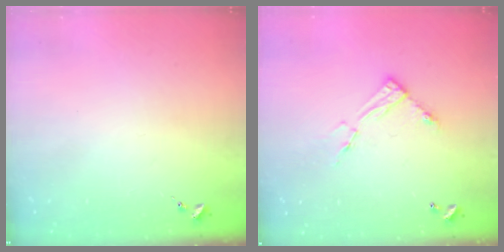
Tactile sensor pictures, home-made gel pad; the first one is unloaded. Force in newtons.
{"total": 8.7, "press": 8.7, "slide": 0.4}